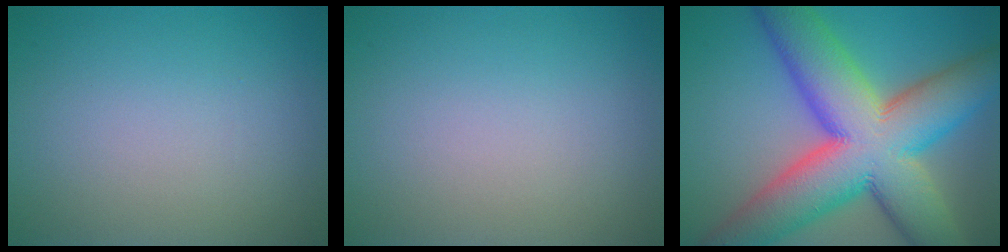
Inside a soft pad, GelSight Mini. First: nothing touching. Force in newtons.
{"total": 0.0}
{"total": 16.1, "press": 16.0, "slide": 0.6}